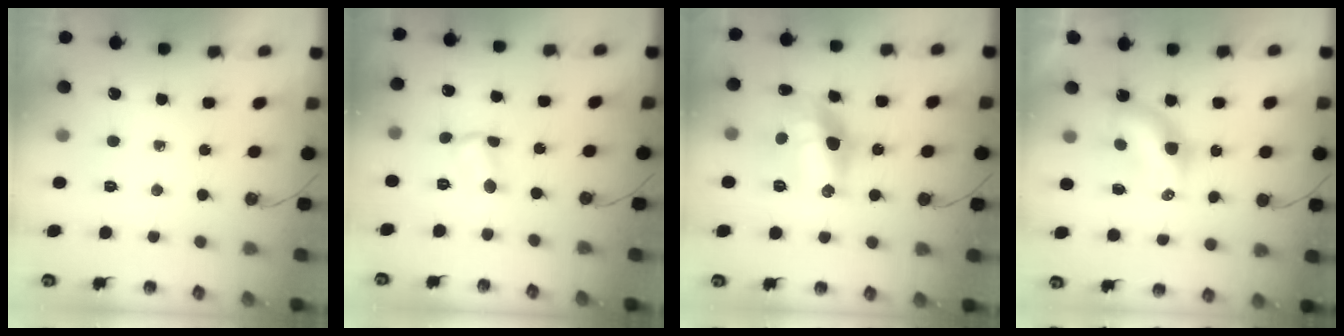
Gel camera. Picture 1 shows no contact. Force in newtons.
{"total": 2.3, "press": 2.3, "slide": 0.1}
{"total": 16.2, "press": 15.9, "slide": 3.2}
{"total": 6.6, "press": 6.6, "slide": 0.2}